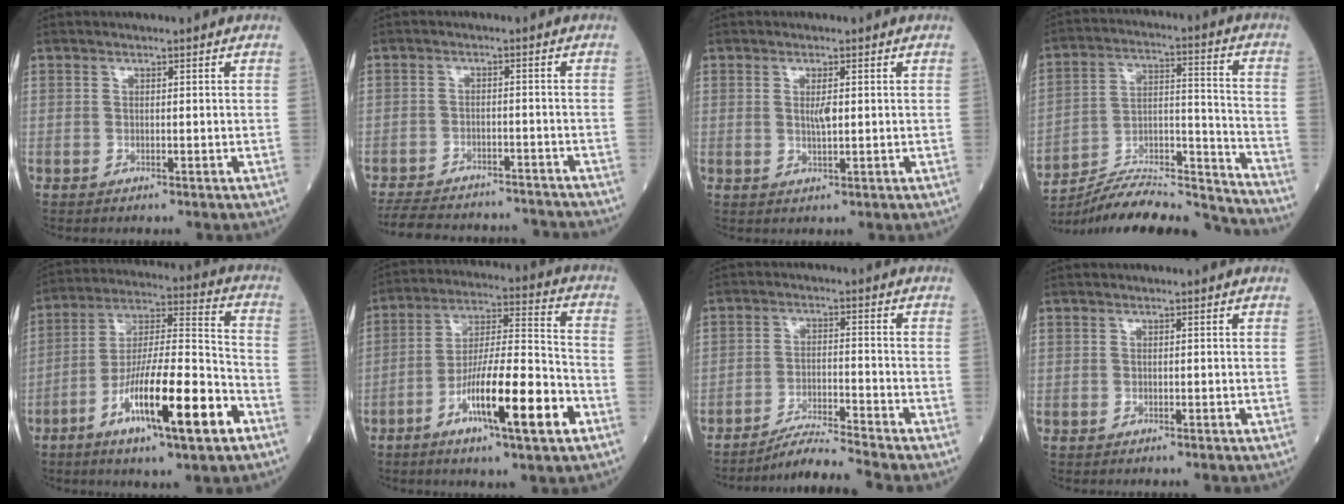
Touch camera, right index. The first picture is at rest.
{"total": 16.5, "force": [-15.2, 4.2, 4.8], "torque": [-0.111, -0.003, -0.205]}
{"total": 1.3, "force": [0.2, 0.2, 1.2], "torque": [-0.025, 0.000, 0.002]}
{"total": 21.4, "force": [-20.6, 1.0, 5.4], "torque": [-0.089, 0.026, -0.323]}
{"total": 17.9, "force": [-8.2, 2.0, 15.8], "torque": [-0.289, -0.015, -0.140]}
{"total": 15.9, "force": [-7.0, 1.5, 14.2], "torque": [-0.250, -0.009, -0.118]}
{"total": 8.2, "force": [-7.6, -2.5, 1.9], "torque": [-0.033, -0.015, -0.138]}
{"total": 0.0}